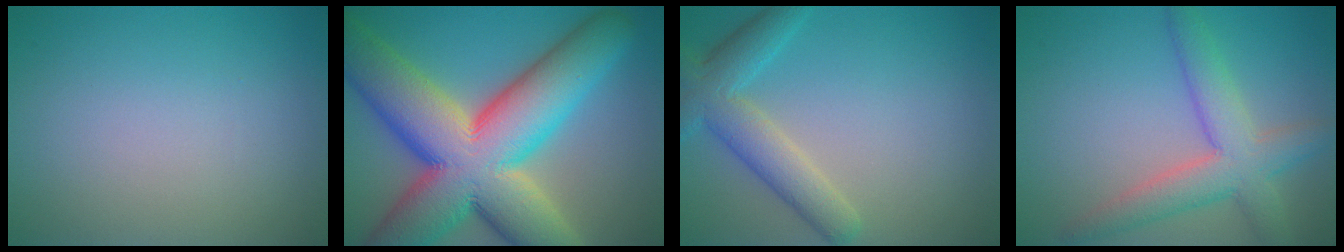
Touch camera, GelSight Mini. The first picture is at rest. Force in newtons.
{"total": 18.1, "press": 18.1, "slide": 0.9}
{"total": 4.8, "press": 4.8, "slide": 0.2}
{"total": 5.5, "press": 5.5, "slide": 0.3}